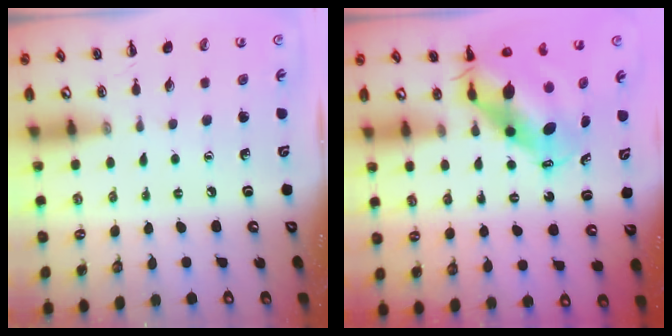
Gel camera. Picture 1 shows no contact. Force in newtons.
{"total": 8.3, "press": 8.0, "slide": 2.1}